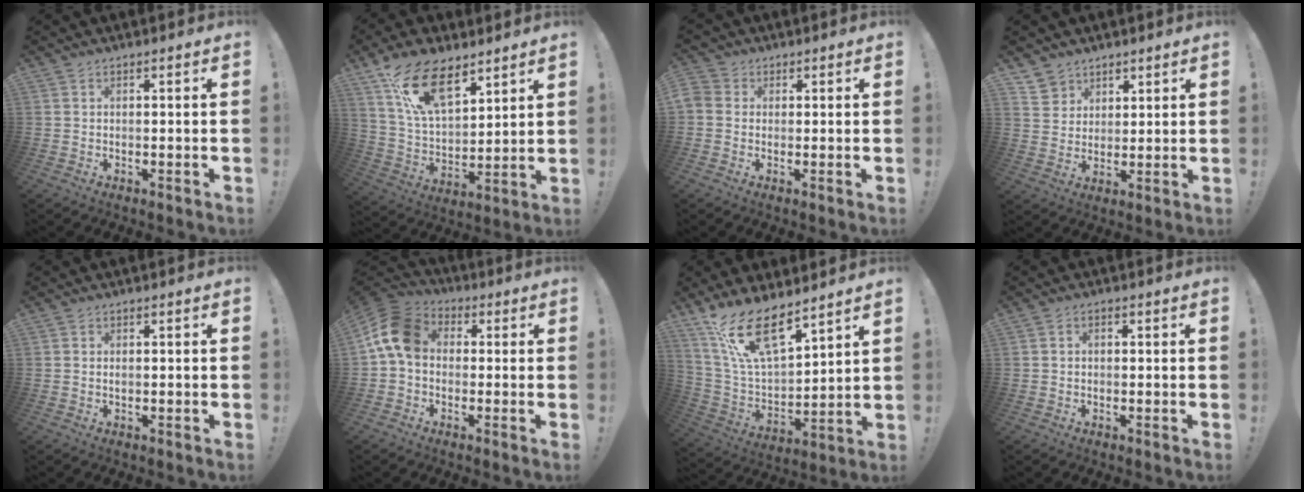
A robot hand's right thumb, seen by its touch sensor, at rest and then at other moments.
{"total": 18.1, "force": [11.0, 9.2, 11.1], "torque": [-0.209, -0.059, 0.202]}
{"total": 3.5, "force": [0.3, 3.2, 1.3], "torque": [-0.028, 0.004, 0.005]}
{"total": 6.5, "force": [4.7, 4.5, 0.4], "torque": [-0.011, -0.034, 0.092]}
{"total": 0.7, "force": [-0.3, 0.4, 0.4], "torque": [-0.004, 0.002, -0.007]}
{"total": 12.5, "force": [1.0, 9.2, 8.5], "torque": [-0.157, 0.021, 0.027]}
{"total": 17.8, "force": [12.6, 6.5, 10.8], "torque": [-0.207, -0.086, 0.229]}
{"total": 1.2, "force": [-0.6, 0.8, 0.8], "torque": [-0.017, 0.006, -0.010]}